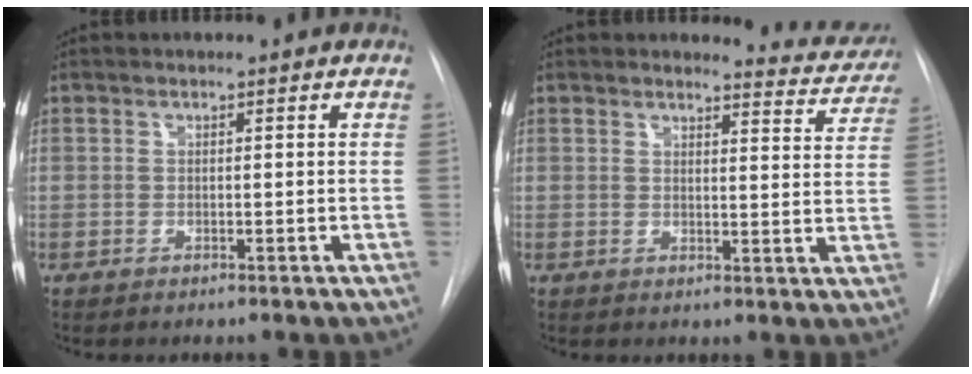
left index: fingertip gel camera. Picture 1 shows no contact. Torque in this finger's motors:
{"motor_torque": [1.00, -1.14, 0.10, 0.00]}